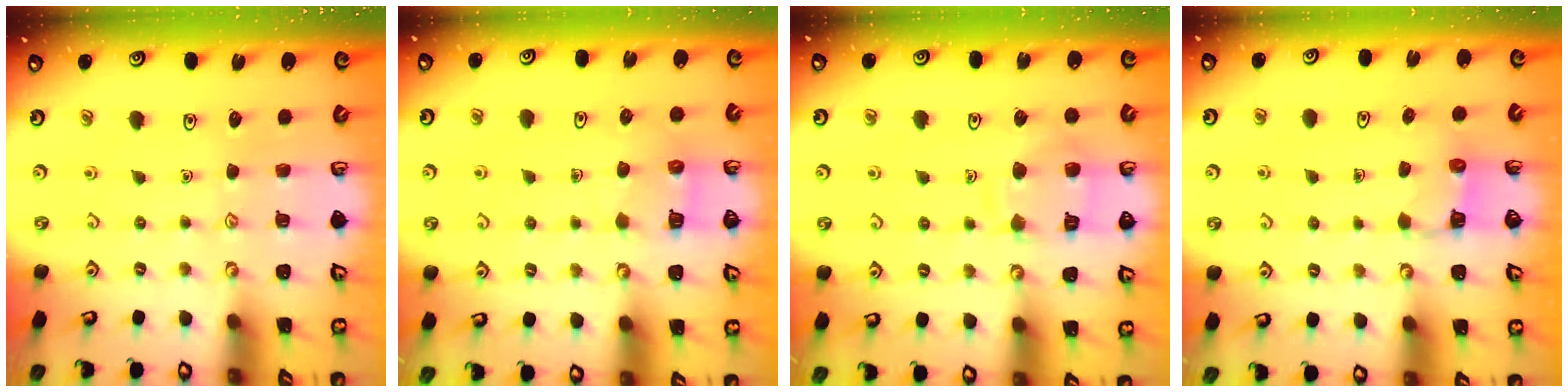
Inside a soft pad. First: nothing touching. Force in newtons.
{"total": 3.4, "press": 3.4, "slide": 0.3}
{"total": 10.7, "press": 10.7, "slide": 0.9}
{"total": 2.9, "press": 2.9, "slide": 0.3}